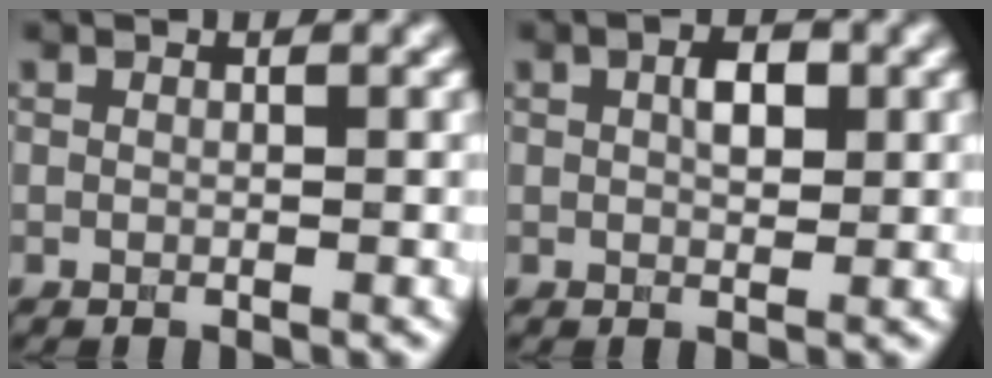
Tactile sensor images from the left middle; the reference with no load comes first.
{"total": 2.0, "force": [0.2, 0.9, 1.7], "torque": [-0.033, 0.007, 0.015]}